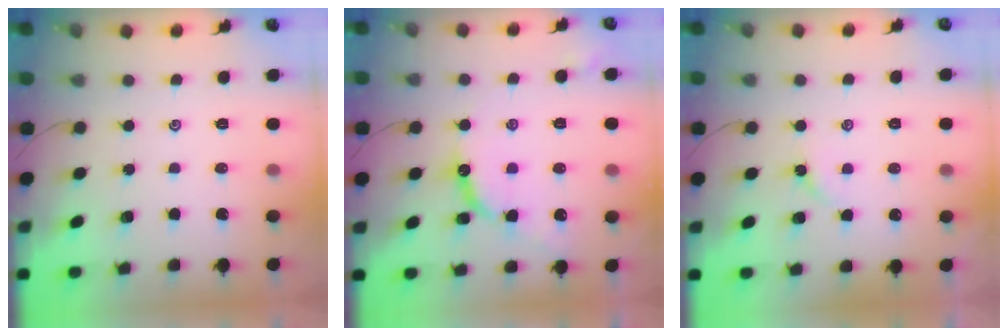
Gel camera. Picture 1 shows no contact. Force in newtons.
{"total": 9.4, "press": 9.4, "slide": 0.8}
{"total": 2.5, "press": 2.4, "slide": 0.6}